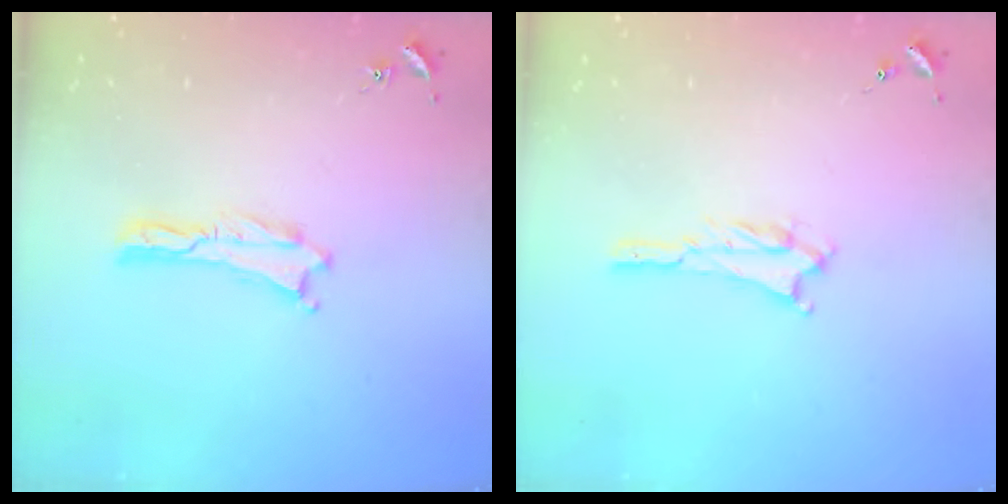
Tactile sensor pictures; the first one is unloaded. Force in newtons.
{"total": 1.5, "press": 1.5, "slide": 0.3}